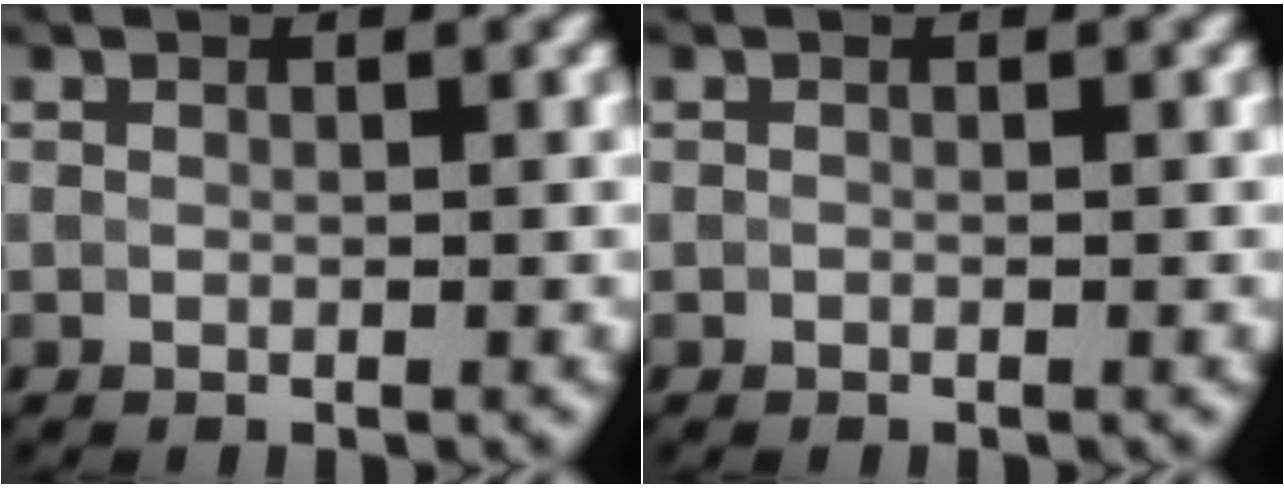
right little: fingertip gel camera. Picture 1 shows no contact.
{"total": 0.0}